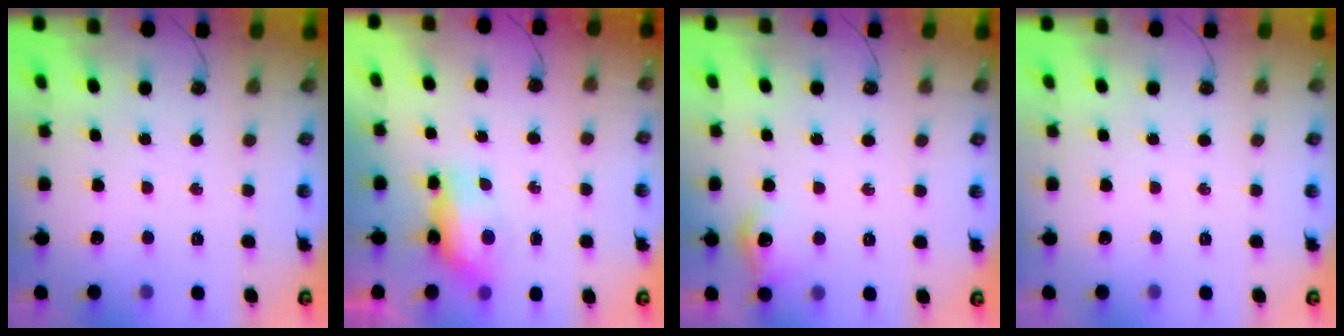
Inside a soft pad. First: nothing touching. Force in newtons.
{"total": 7.8, "press": 7.8, "slide": 0.1}
{"total": 9.0, "press": 8.9, "slide": 0.9}
{"total": 0.0}